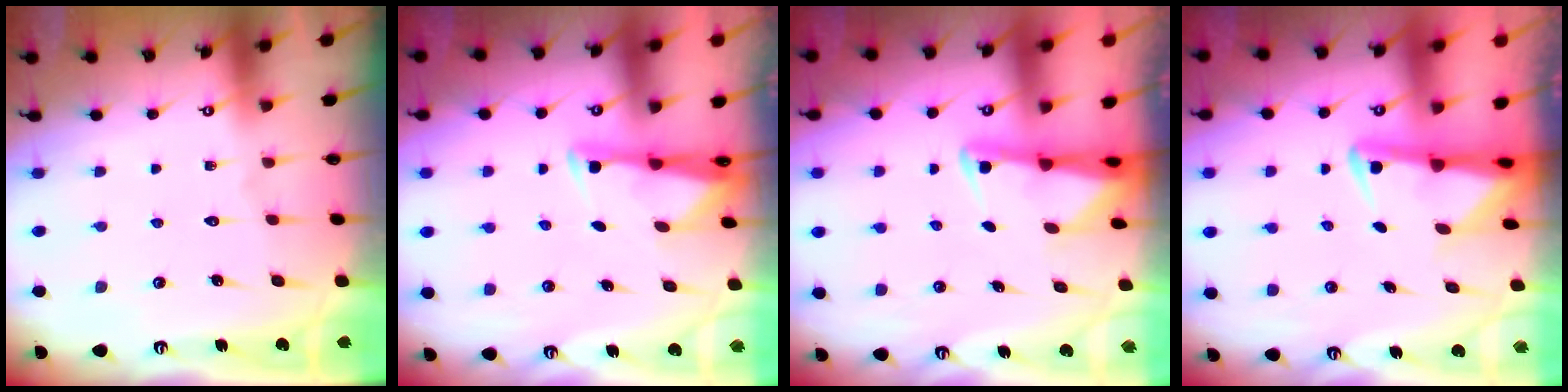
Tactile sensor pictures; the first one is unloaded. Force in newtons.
{"total": 2.9, "press": 2.9, "slide": 0.4}
{"total": 2.4, "press": 2.3, "slide": 0.5}
{"total": 3.1, "press": 3.1, "slide": 0.6}